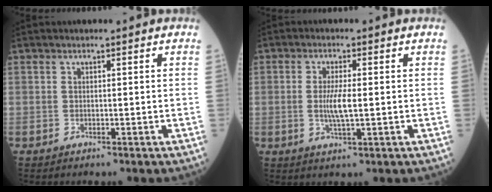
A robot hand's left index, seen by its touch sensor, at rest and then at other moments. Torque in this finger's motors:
{"motor_torque": [0.28, 0.08, 0.16, 0.05]}